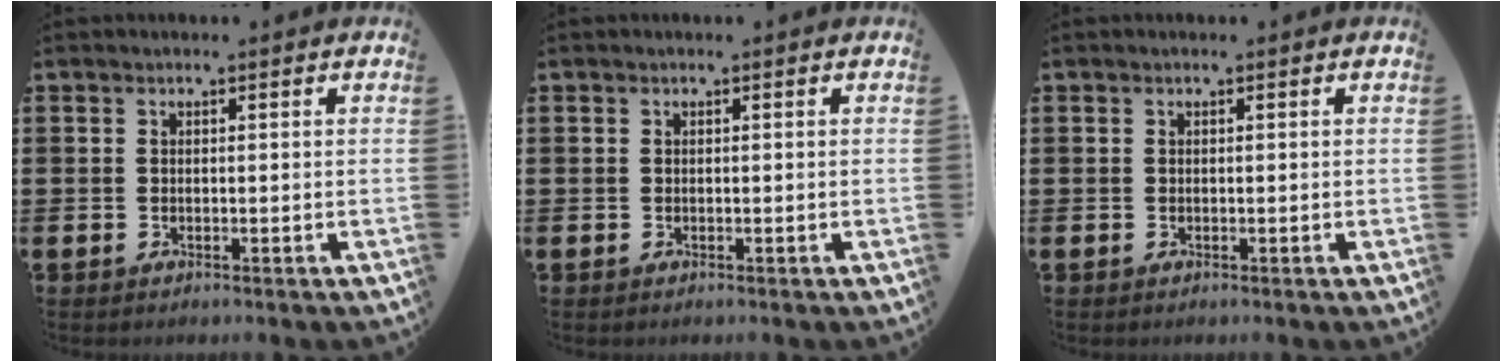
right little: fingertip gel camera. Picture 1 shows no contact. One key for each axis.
{"total": 0.0}
{"total": 0.0}